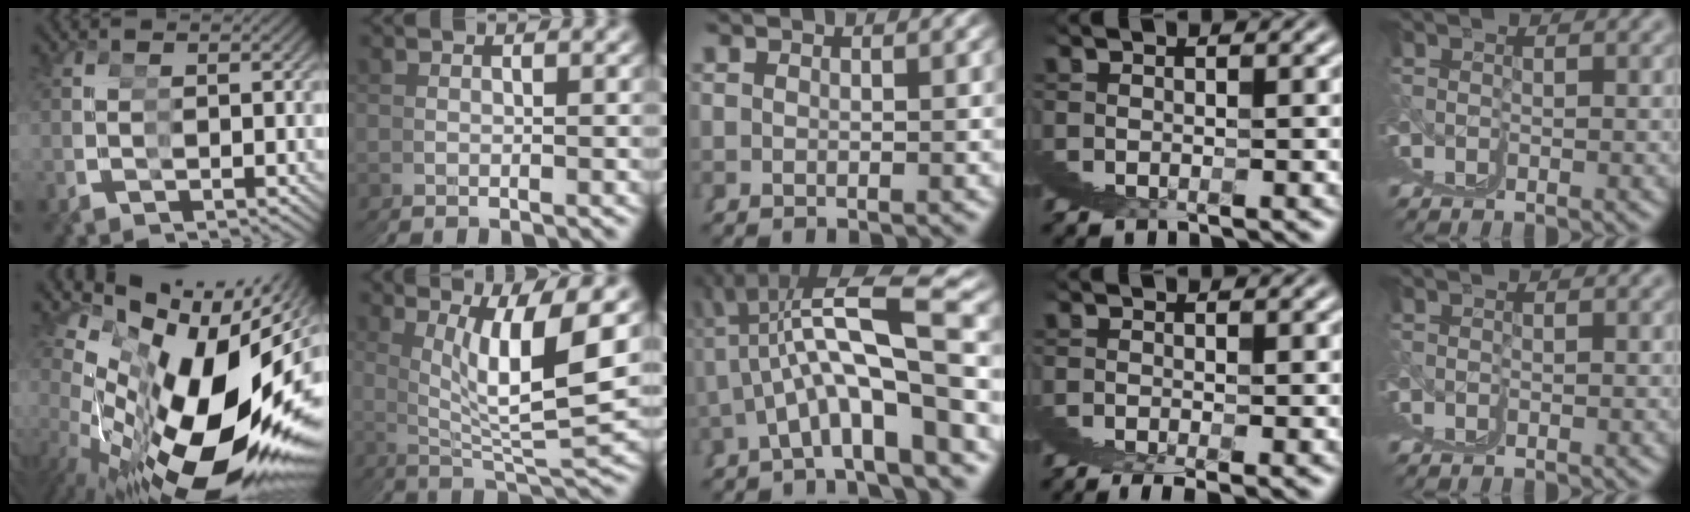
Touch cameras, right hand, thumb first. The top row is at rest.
{"thumb": {"total": 22.1, "force": [-1.4, 13.6, 17.4], "torque": [-0.286, -0.041, 0.002]}, "index": {"total": 7.8, "force": [2.3, 2.2, 7.0], "torque": [-0.131, -0.007, 0.042]}, "middle": {"total": 9.3, "force": [1.7, 3.5, 8.5], "torque": [-0.126, 0.012, 0.026]}, "ring": {"total": 1.7, "force": [1.1, -0.8, 0.9], "torque": [0.002, 0.019, 0.012]}}